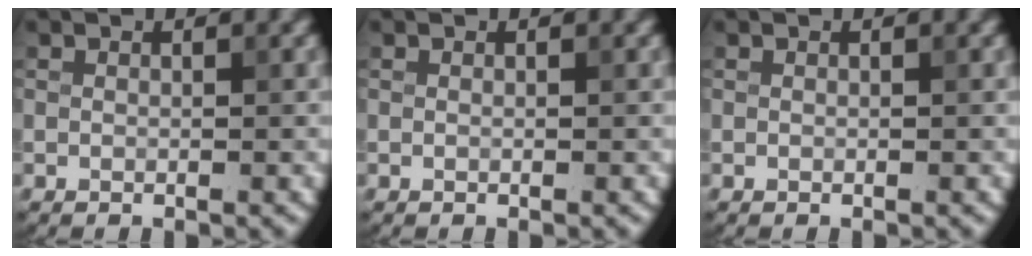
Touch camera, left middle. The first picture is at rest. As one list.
[{"total": 0.0}, {"total": 0.0}]